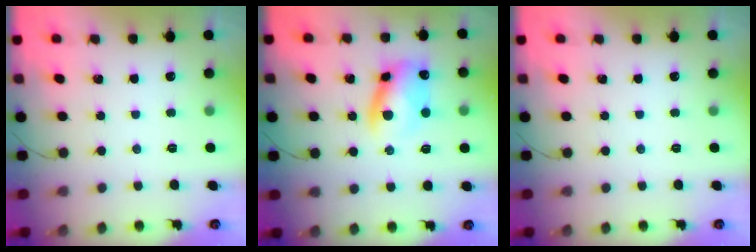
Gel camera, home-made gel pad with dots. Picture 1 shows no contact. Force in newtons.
{"total": 9.2, "press": 9.1, "slide": 1.3}
{"total": 0.0}